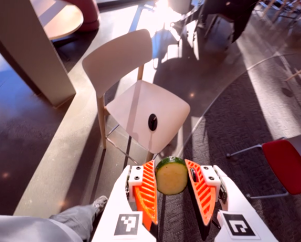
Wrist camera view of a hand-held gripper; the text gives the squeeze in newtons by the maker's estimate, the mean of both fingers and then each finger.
{"total": 10.7, "left": 10.8, "right": 10.7}